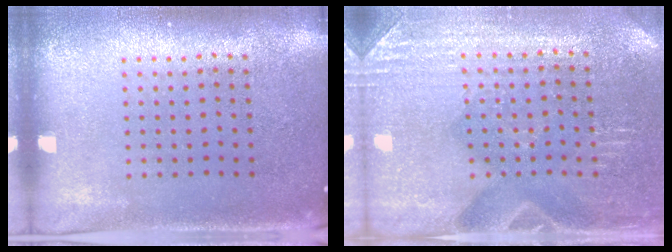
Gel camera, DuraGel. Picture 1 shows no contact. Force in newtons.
{"total": 2.9, "press": 2.9, "slide": 0.3}